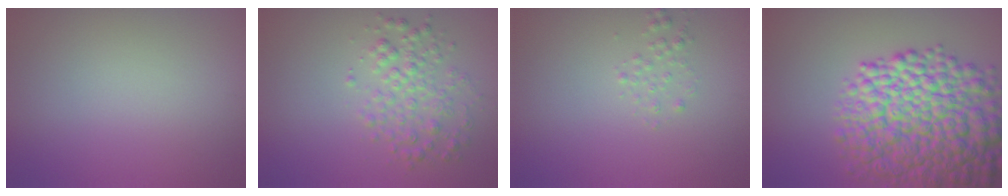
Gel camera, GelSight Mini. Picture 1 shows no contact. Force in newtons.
{"total": 3.2, "press": 3.2, "slide": 0.1}
{"total": 0.9, "press": 0.9, "slide": 0.1}
{"total": 11.9, "press": 11.9, "slide": 0.3}